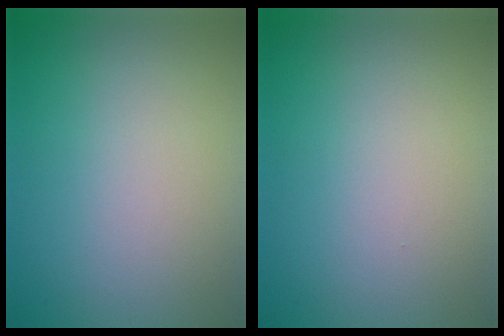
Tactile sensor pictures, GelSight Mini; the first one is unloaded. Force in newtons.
{"total": 0.0}